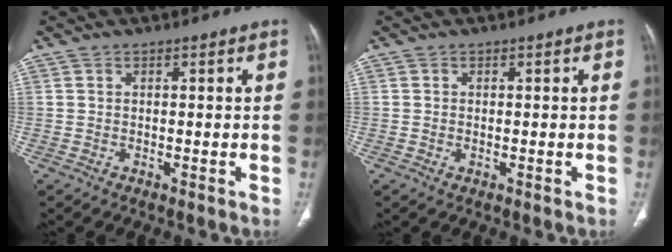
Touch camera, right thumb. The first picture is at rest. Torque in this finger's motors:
{"motor_torque": [-0.53, -0.16, -0.19, 0.64, -0.04]}